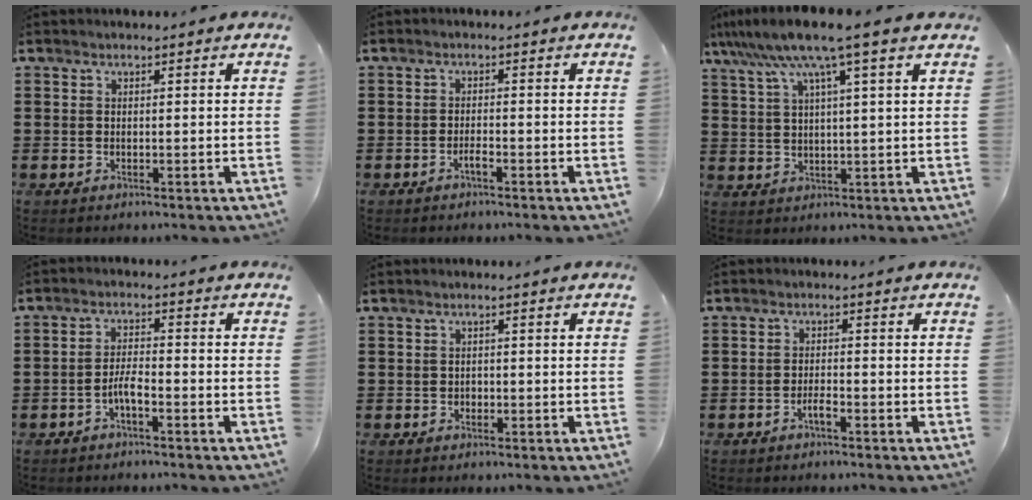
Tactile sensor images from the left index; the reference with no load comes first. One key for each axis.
{"total": 1.5, "fx": -1.0, "fy": 0.2, "fz": 1.1, "tx": -0.022, "ty": -0.002, "tz": -0.018}
{"total": 8.4, "fx": 5.5, "fy": -0.2, "fz": 6.4, "tx": -0.140, "ty": -0.016, "tz": 0.093}
{"total": 3.2, "fx": -1.7, "fy": 0.7, "fz": 2.6, "tx": -0.061, "ty": 0.002, "tz": -0.035}
{"total": 0.5, "fx": -0.2, "fy": 0.4, "fz": 0.2, "tx": -0.007, "ty": 0.002, "tz": -0.005}
{"total": 2.0, "fx": -1.3, "fy": 0.3, "fz": 1.5, "tx": -0.027, "ty": 0.000, "tz": -0.022}